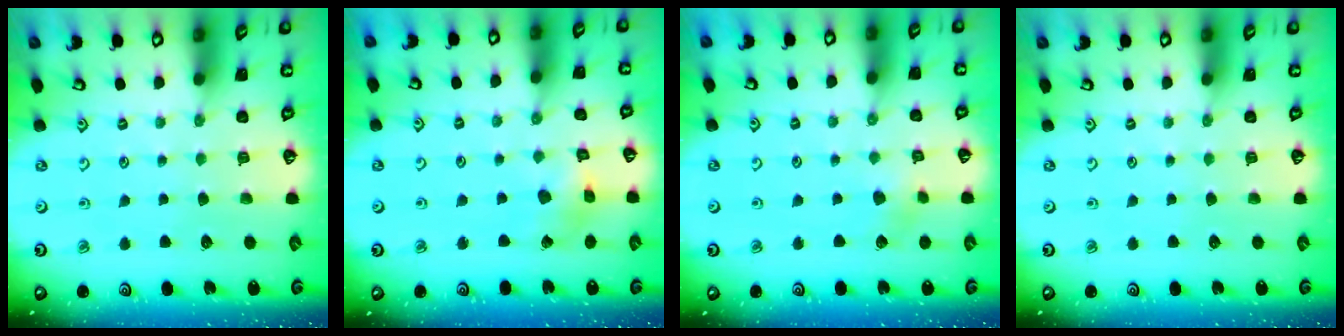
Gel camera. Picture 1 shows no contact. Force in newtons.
{"total": 4.8, "press": 4.7, "slide": 0.6}
{"total": 4.0, "press": 4.0, "slide": 0.4}
{"total": 0.0}